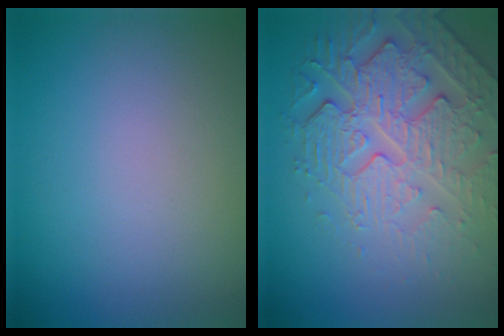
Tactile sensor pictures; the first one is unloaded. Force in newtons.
{"total": 5.5, "press": 4.8, "slide": 2.6}